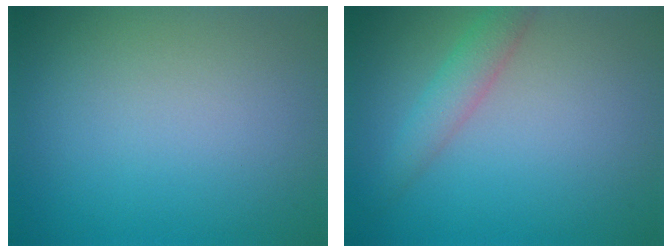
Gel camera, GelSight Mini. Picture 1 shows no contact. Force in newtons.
{"total": 2.3, "press": 2.3, "slide": 0.0}